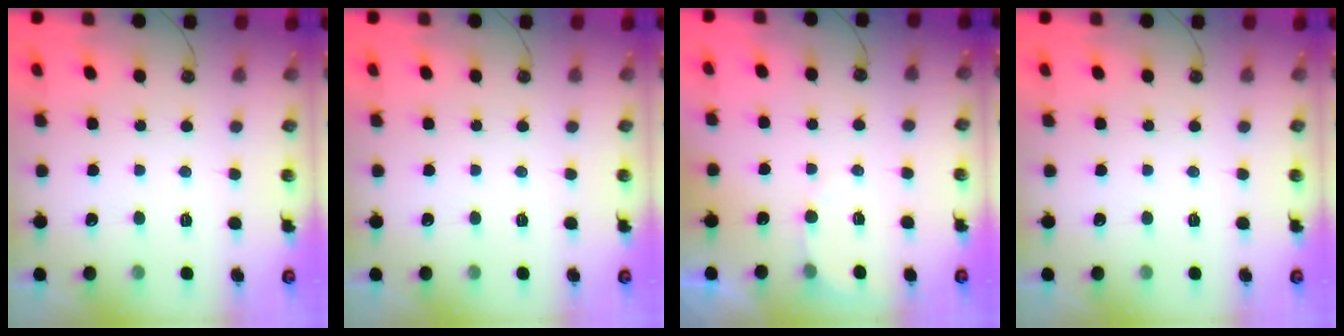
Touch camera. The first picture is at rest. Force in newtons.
{"total": 0.0}
{"total": 3.0, "press": 3.0, "slide": 0.3}
{"total": 0.0}